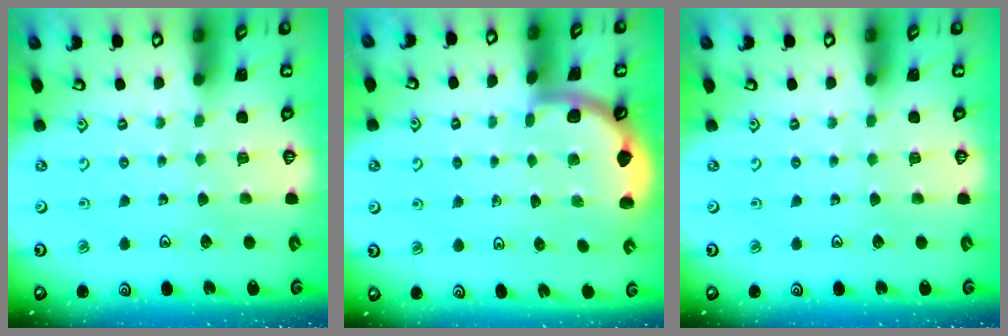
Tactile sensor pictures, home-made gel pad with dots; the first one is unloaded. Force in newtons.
{"total": 2.2, "press": 2.2, "slide": 0.1}
{"total": 0.0}